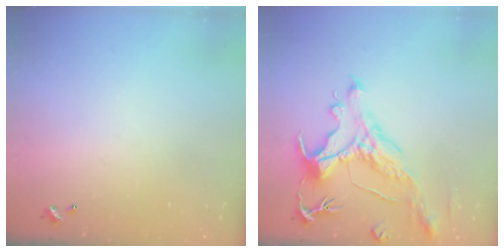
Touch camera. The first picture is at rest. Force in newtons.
{"total": 1.7, "press": 0.9, "slide": 1.4}